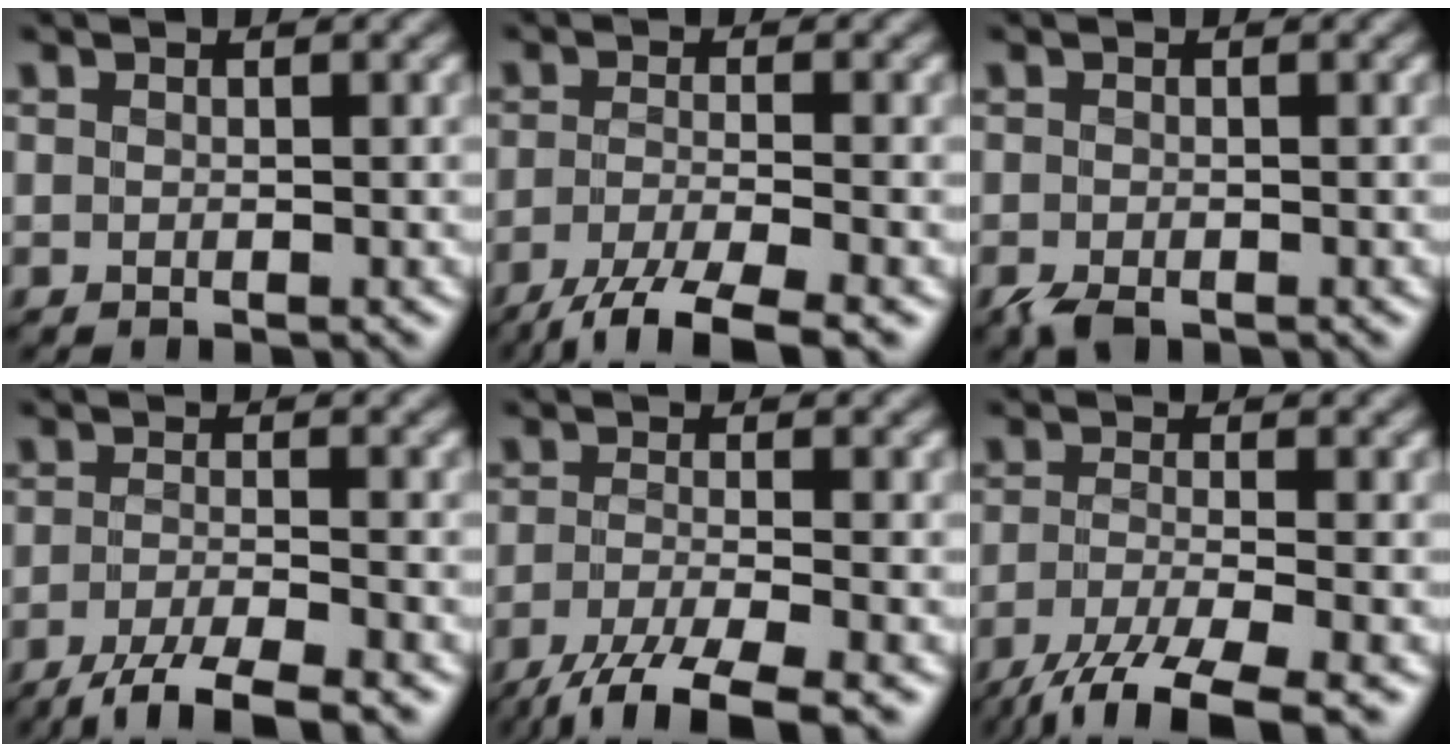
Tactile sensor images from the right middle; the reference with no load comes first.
{"total": 5.4, "force": [-4.1, 0.6, 3.5], "torque": [-0.065, -0.005, -0.081]}
{"total": 1.9, "force": [-1.3, 0.8, 1.1], "torque": [-0.030, -0.005, -0.028]}
{"total": 4.7, "force": [-3.6, 0.5, 3.0], "torque": [-0.058, -0.003, -0.070]}
{"total": 6.0, "force": [-4.4, 0.8, 4.0], "torque": [-0.076, -0.006, -0.090]}
{"total": 6.6, "force": [-4.8, 1.0, 4.4], "torque": [-0.087, -0.009, -0.097]}